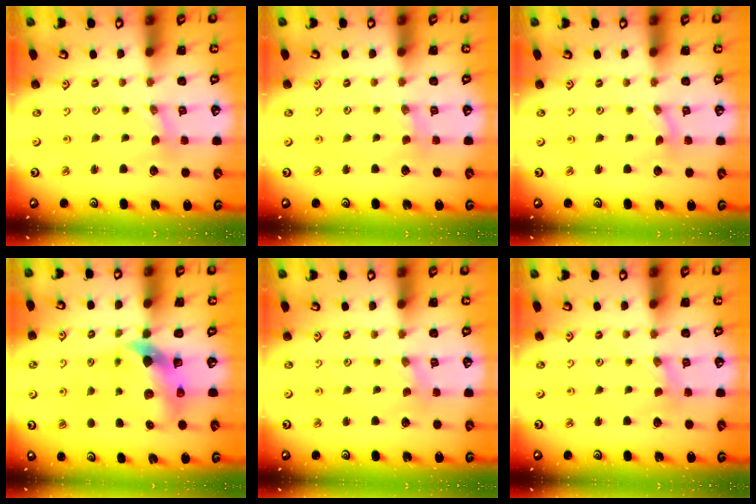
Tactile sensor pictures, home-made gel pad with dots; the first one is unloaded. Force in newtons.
{"total": 2.4, "press": 2.3, "slide": 0.5}
{"total": 0.0}
{"total": 9.2, "press": 9.1, "slide": 1.3}
{"total": 0.0}
{"total": 1.9, "press": 1.9, "slide": 0.3}